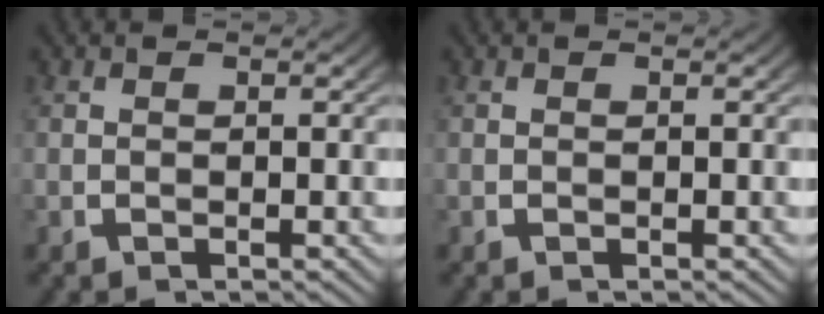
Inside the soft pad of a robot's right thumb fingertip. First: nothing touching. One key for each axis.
{"total": 0.0}